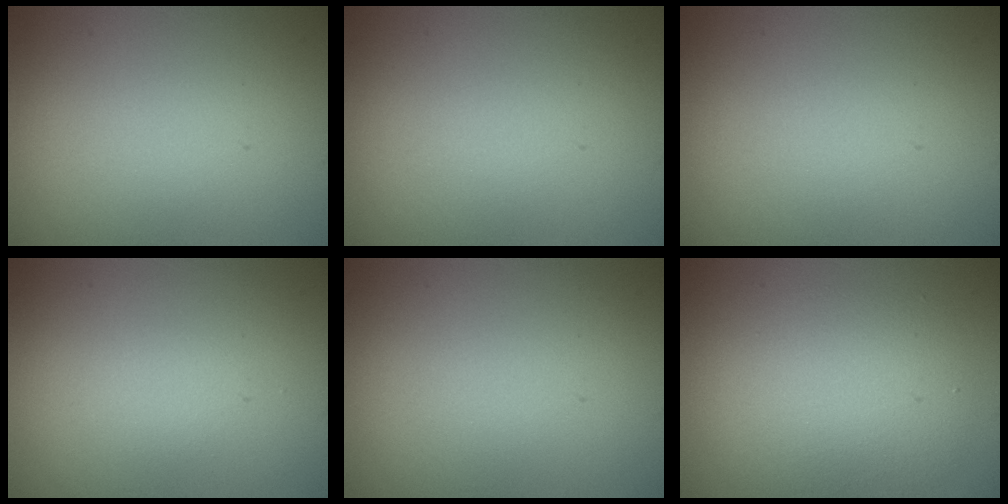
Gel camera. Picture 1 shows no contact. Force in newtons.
{"total": 0.0}
{"total": 0.0}
{"total": 0.7, "press": 0.7, "slide": 0.0}
{"total": 0.0}
{"total": 4.6, "press": 4.5, "slide": 0.1}